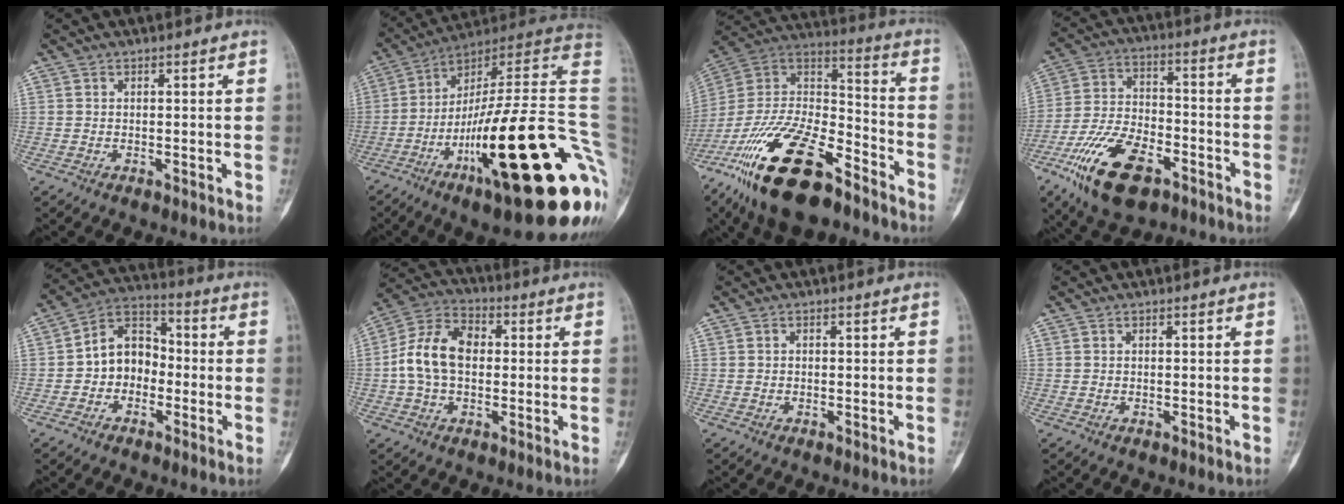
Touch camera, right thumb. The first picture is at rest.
{"total": 35.4, "force": [-8.9, 7.5, 33.5], "torque": [-0.393, 0.057, -0.144]}
{"total": 29.3, "force": [-18.2, 12.1, 19.5], "torque": [-0.385, 0.048, -0.324]}
{"total": 18.0, "force": [-9.7, 9.0, 12.2], "torque": [-0.216, 0.045, -0.171]}
{"total": 10.0, "force": [-1.8, 7.9, 5.8], "torque": [-0.060, 0.042, -0.047]}
{"total": 12.2, "force": [0.1, 8.4, 8.9], "torque": [-0.155, 0.032, -0.007]}
{"total": 0.7, "force": [-0.2, 0.6, 0.1], "torque": [0.006, 0.004, -0.006]}
{"total": 0.0}